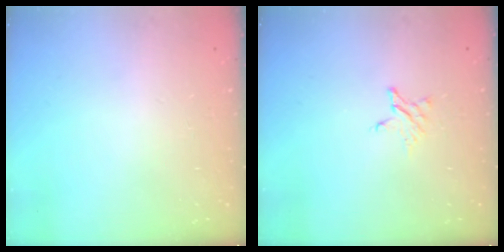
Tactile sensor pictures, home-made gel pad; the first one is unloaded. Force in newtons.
{"total": 2.8, "press": 2.8, "slide": 0.3}